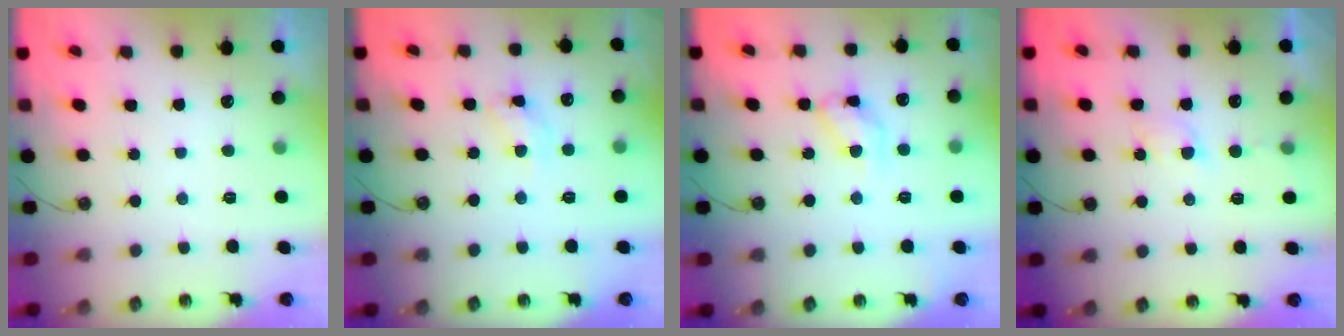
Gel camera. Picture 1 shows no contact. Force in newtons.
{"total": 9.6, "press": 9.6, "slide": 0.7}
{"total": 11.6, "press": 11.6, "slide": 0.1}
{"total": 3.4, "press": 3.4, "slide": 0.5}